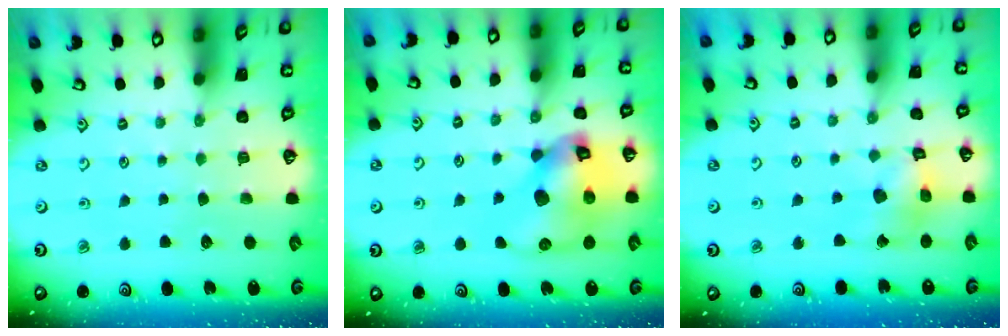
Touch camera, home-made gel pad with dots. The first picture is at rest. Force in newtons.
{"total": 15.3, "press": 15.2, "slide": 2.0}
{"total": 9.7, "press": 9.6, "slide": 1.1}